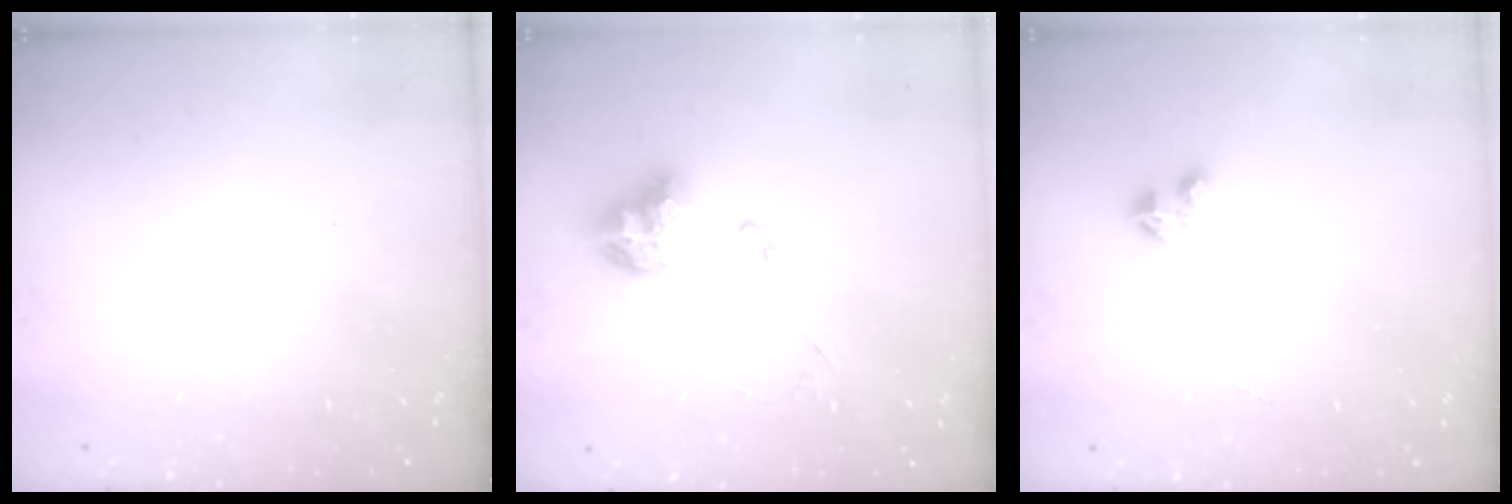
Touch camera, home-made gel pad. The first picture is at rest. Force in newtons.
{"total": 10.2, "press": 10.1, "slide": 1.0}
{"total": 2.1, "press": 2.1, "slide": 0.2}